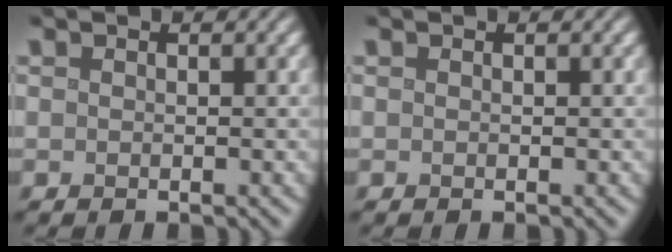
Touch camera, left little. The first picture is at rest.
{"total": 0.0}